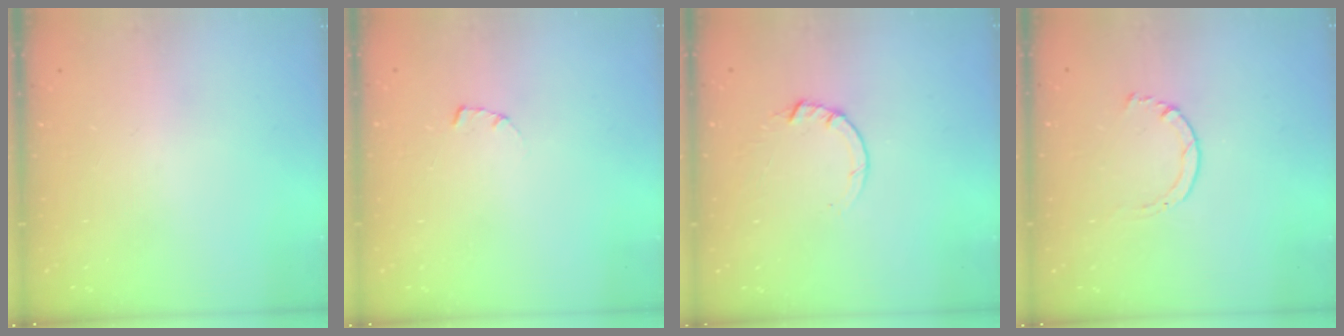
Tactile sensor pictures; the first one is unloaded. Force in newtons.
{"total": 1.7, "press": 1.7, "slide": 0.2}
{"total": 3.5, "press": 3.5, "slide": 0.4}
{"total": 2.0, "press": 1.9, "slide": 0.3}